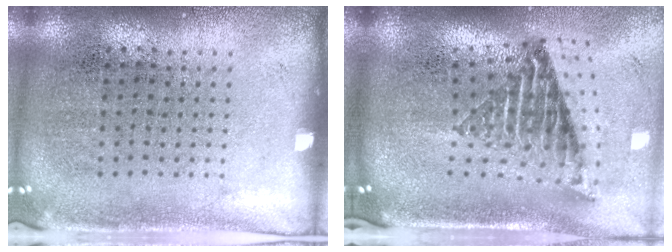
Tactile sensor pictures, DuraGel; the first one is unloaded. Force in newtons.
{"total": 2.6, "press": 1.7, "slide": 1.9}